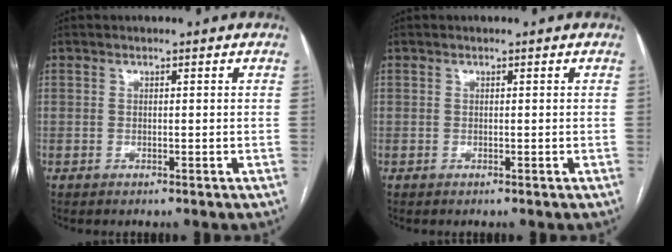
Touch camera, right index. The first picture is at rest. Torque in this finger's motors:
{"motor_torque": [0.00, 0.00, 0.00, 0.00]}